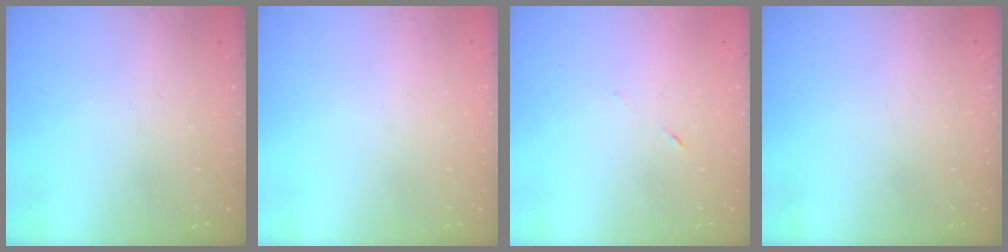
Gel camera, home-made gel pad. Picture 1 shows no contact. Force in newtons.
{"total": 0.0}
{"total": 4.5, "press": 4.5, "slide": 0.6}
{"total": 0.0}